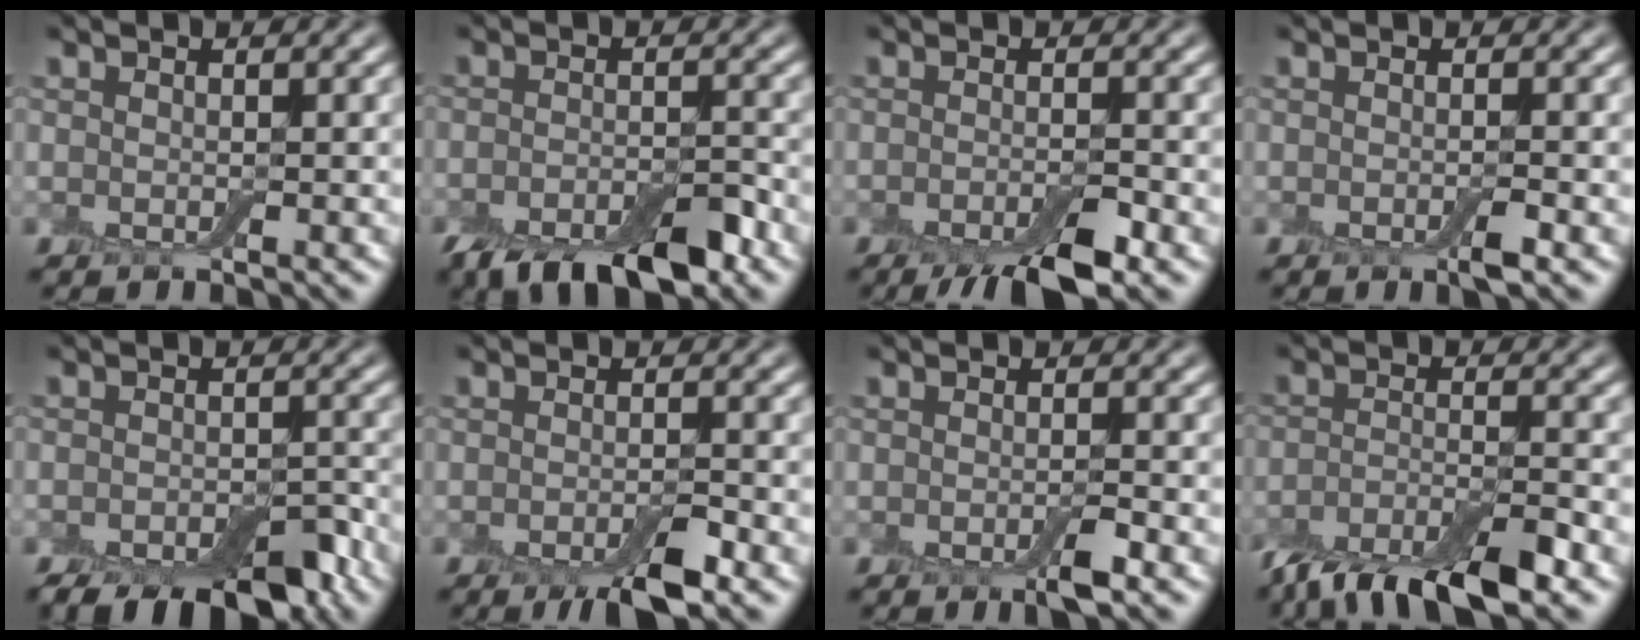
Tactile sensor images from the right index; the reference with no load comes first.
{"total": 6.9, "force": [-5.1, 2.4, 4.0], "torque": [-0.055, -0.003, -0.087]}
{"total": 4.9, "force": [-3.5, 1.0, 3.3], "torque": [-0.056, -0.008, -0.060]}
{"total": 1.6, "force": [-0.8, 0.3, 1.3], "torque": [-0.024, -0.007, -0.014]}
{"total": 7.4, "force": [-5.5, 3.0, 4.0], "torque": [-0.043, -0.011, -0.081]}
{"total": 3.8, "force": [-2.5, 0.9, 2.8], "torque": [-0.047, -0.006, -0.041]}
{"total": 2.1, "force": [-1.2, 0.4, 1.7], "torque": [-0.030, -0.007, -0.020]}
{"total": 7.9, "force": [-5.8, 2.3, 4.8], "torque": [-0.079, -0.008, -0.109]}